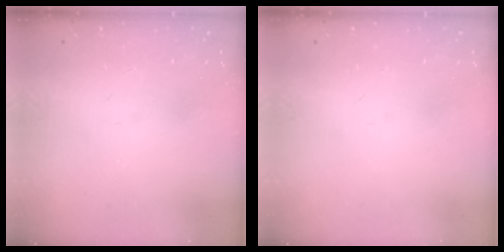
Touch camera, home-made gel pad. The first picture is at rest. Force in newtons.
{"total": 0.0}